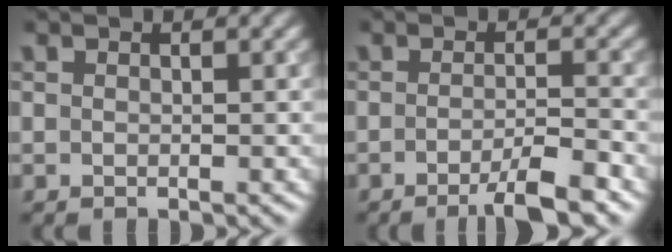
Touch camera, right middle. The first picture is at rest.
{"total": 4.2, "force": [-2.4, 0.8, 3.4], "torque": [-0.051, -0.002, -0.045]}